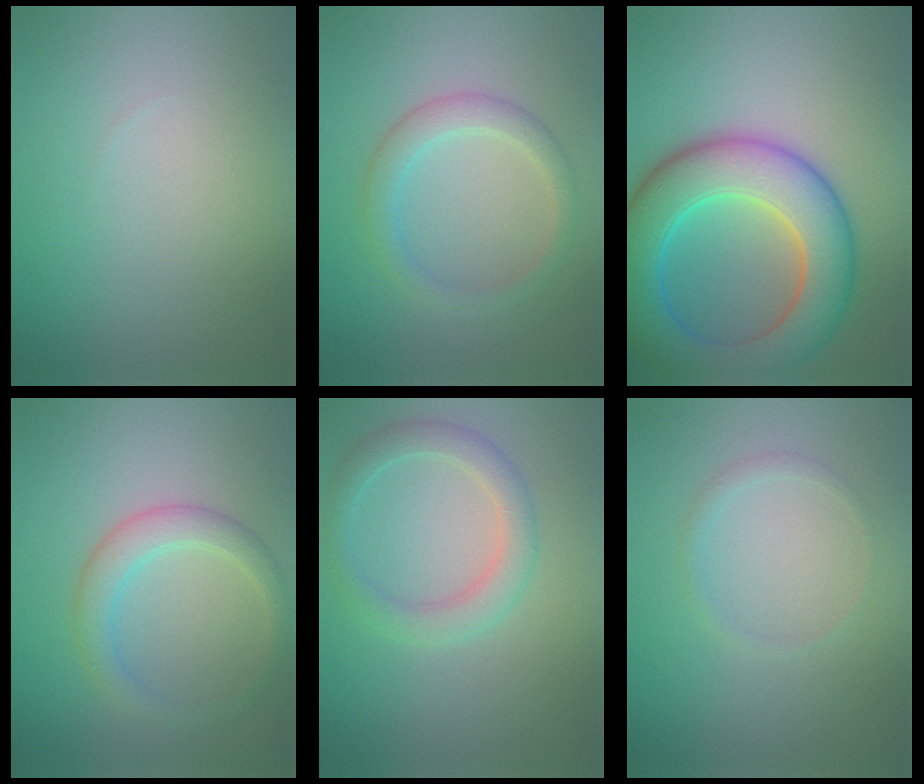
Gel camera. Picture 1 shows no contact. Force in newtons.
{"total": 2.8, "press": 2.8, "slide": 0.1}
{"total": 10.2, "press": 10.2, "slide": 0.2}
{"total": 3.0, "press": 3.0, "slide": 0.1}
{"total": 3.0, "press": 3.0, "slide": 0.2}
{"total": 0.9, "press": 0.9, "slide": 0.1}